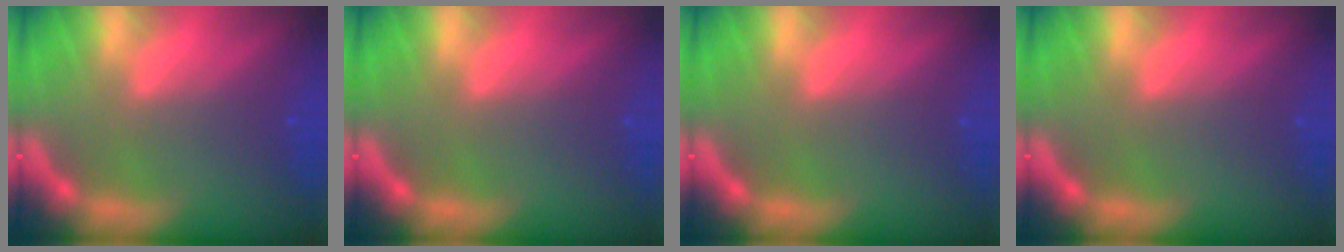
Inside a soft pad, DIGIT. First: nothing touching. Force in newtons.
{"total": 0.0}
{"total": 0.0}
{"total": 0.0}